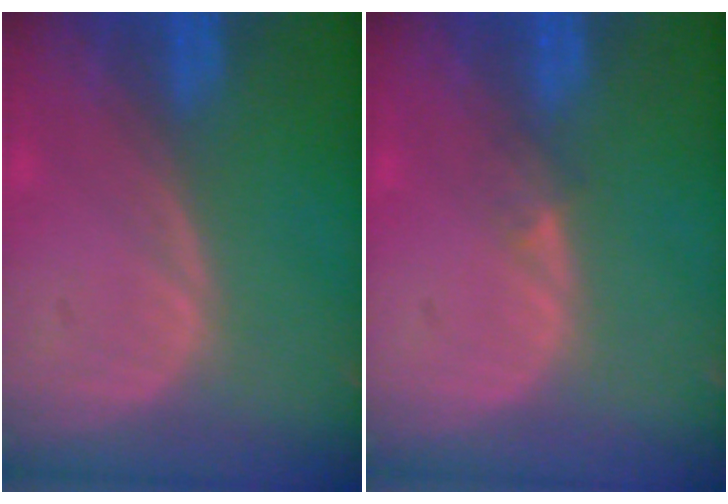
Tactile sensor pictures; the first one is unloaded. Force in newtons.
{"total": 1.2, "press": 0.9, "slide": 0.9}